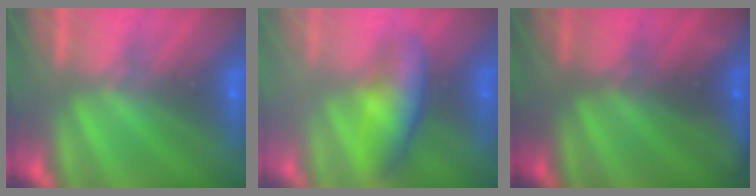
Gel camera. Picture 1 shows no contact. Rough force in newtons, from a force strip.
{"total": 4.5}
{"total": 2.4}